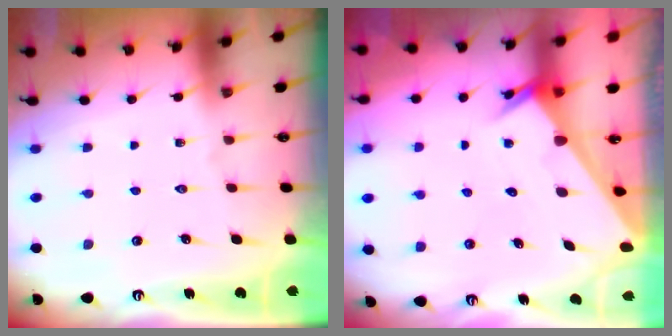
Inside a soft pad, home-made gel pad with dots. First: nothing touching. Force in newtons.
{"total": 2.2, "press": 2.2, "slide": 0.1}